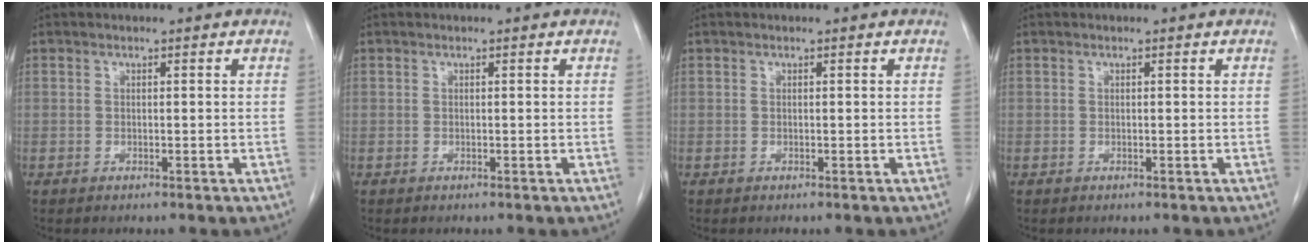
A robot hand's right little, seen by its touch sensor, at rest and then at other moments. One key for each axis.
{"total": 0.0}
{"total": 0.0}
{"total": 0.0}